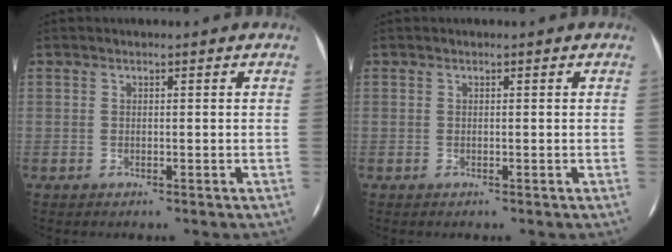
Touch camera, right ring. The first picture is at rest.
{"total": 0.0}